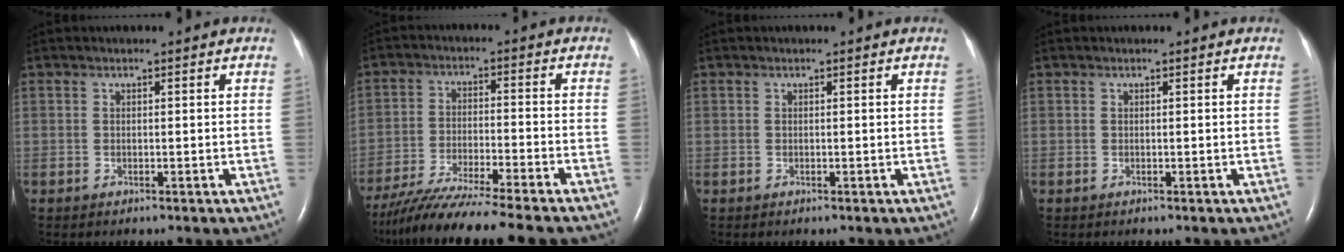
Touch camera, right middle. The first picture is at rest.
{"total": 13.9, "force": [-12.0, -1.2, 7.0], "torque": [-0.113, -0.037, -0.197]}
{"total": 0.0}
{"total": 0.0}